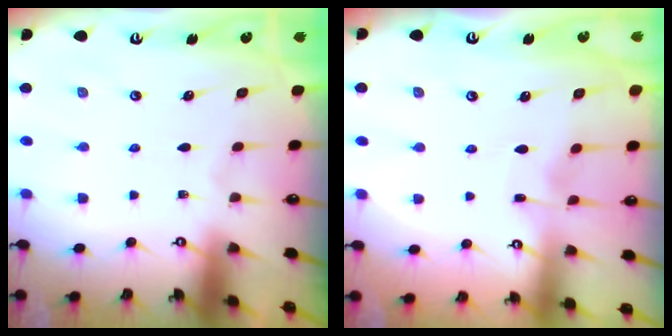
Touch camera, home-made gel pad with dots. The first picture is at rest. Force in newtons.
{"total": 2.9, "press": 2.9, "slide": 0.1}